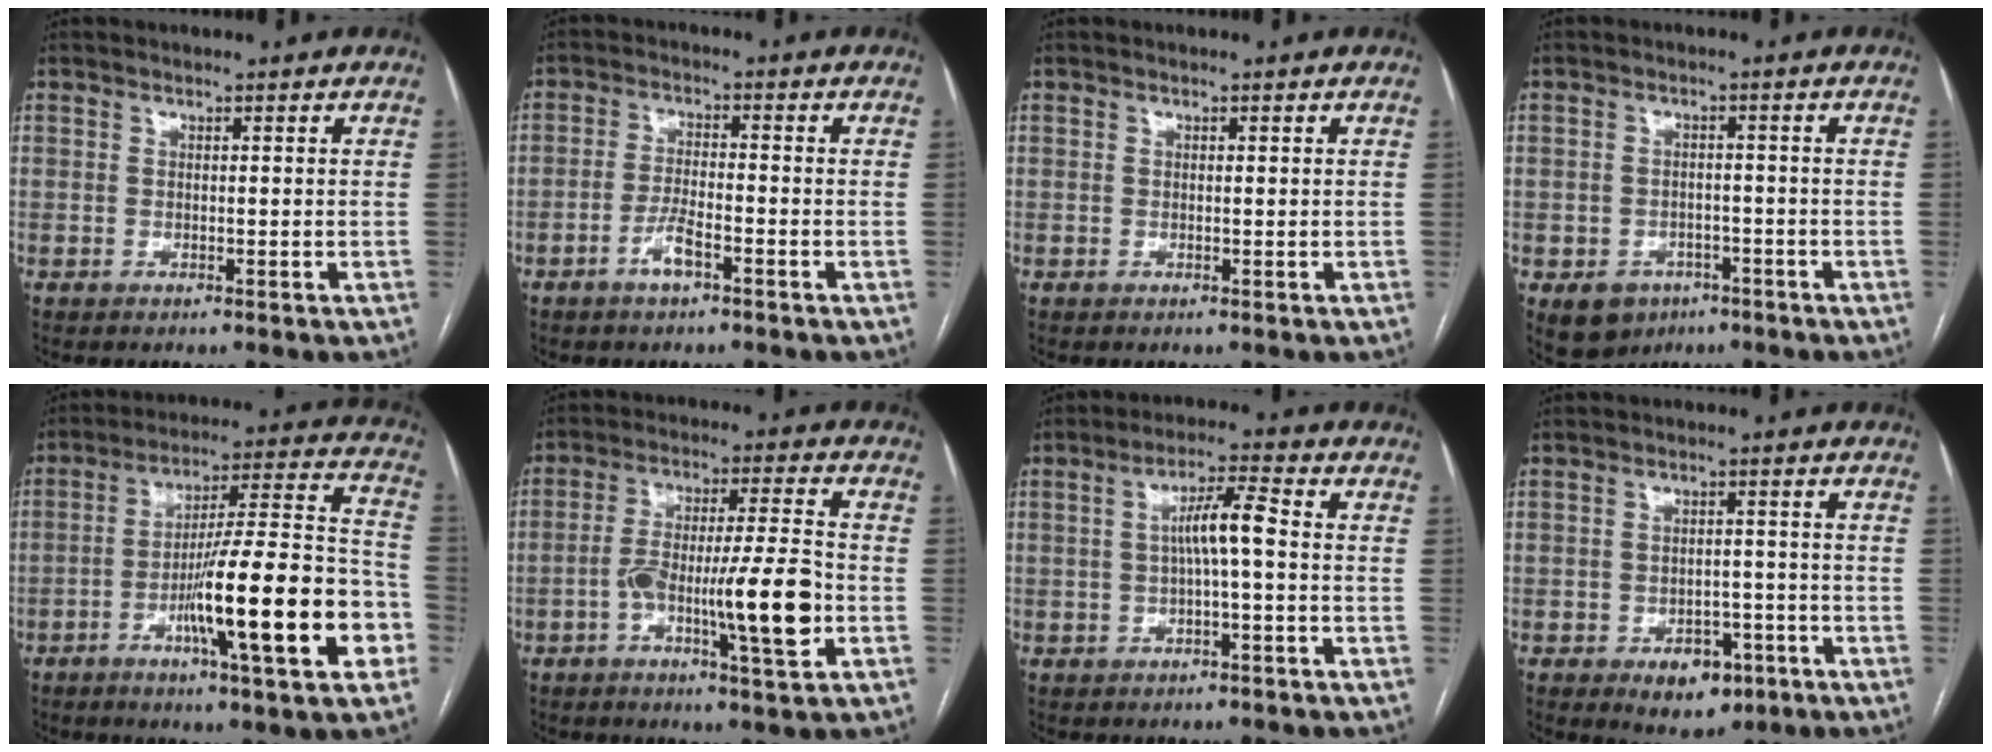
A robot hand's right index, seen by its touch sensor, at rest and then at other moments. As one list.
[{"total": 3.9, "force": [-2.3, 0.8, 3.0], "torque": [-0.061, 0.002, -0.044]}, {"total": 0.0}, {"total": 6.2, "force": [-3.3, 5.0, 1.9], "torque": [-0.028, 0.006, -0.040]}, {"total": 21.1, "force": [-7.4, 1.5, 19.6], "torque": [-0.274, 0.005, -0.113]}, {"total": 12.5, "force": [-3.8, 0.9, 11.9], "torque": [-0.205, 0.008, -0.063]}, {"total": 5.8, "force": [-0.1, 0.4, 5.7], "torque": [-0.100, 0.016, -0.001]}, {"total": 6.4, "force": [-3.3, 3.9, 3.8], "torque": [-0.046, 0.005, -0.040]}]